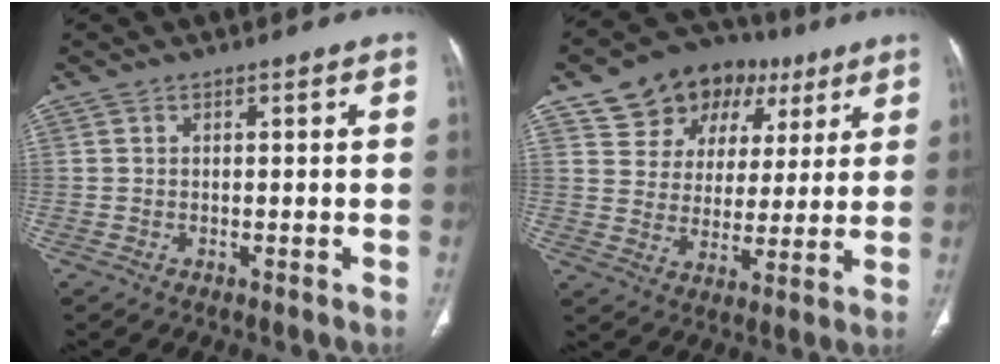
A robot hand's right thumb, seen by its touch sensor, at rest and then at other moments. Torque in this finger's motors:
{"motor_torque": [-0.12, 0.25, 0.28, 0.02, 0.05]}